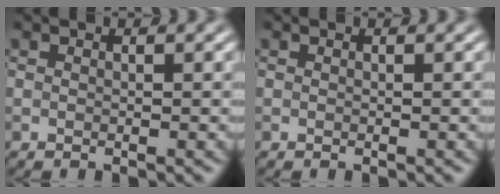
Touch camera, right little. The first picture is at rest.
{"total": 0.0}